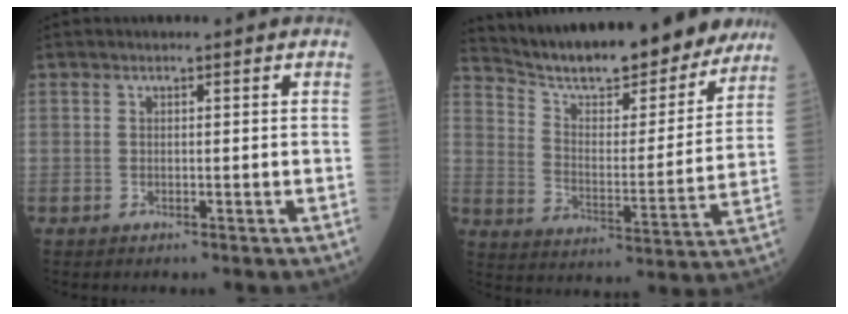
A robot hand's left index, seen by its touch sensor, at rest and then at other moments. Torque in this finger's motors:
{"motor_torque": [0.28, -0.78, 0.37, 0.14]}